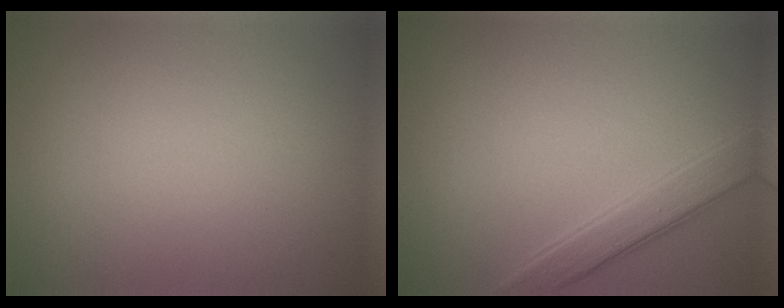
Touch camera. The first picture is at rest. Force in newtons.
{"total": 2.8, "press": 2.8, "slide": 0.2}